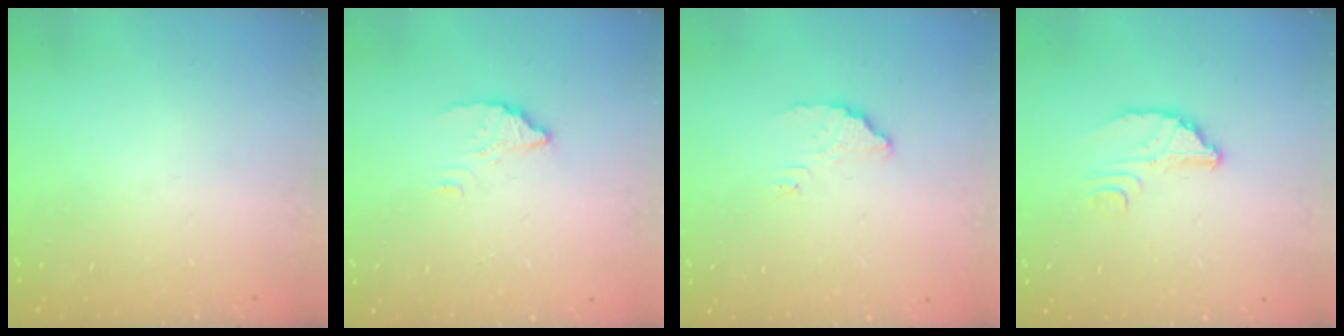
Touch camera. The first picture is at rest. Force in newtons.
{"total": 3.0, "press": 3.0, "slide": 0.1}
{"total": 3.4, "press": 3.4, "slide": 0.0}
{"total": 3.9, "press": 3.9, "slide": 0.2}